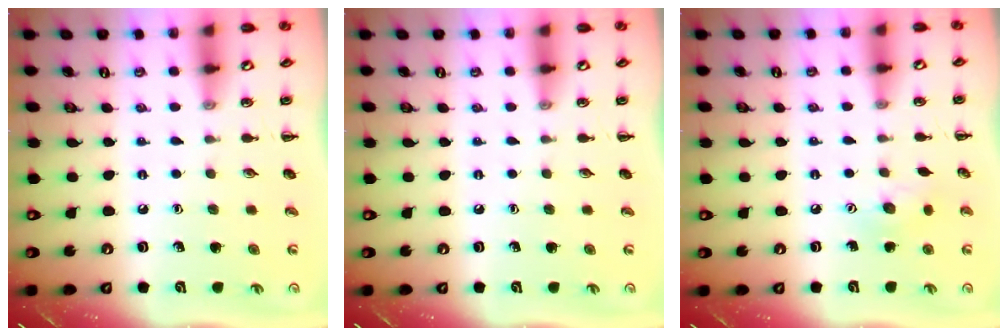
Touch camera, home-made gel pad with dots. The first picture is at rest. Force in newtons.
{"total": 0.0}
{"total": 6.6, "press": 6.6, "slide": 1.0}